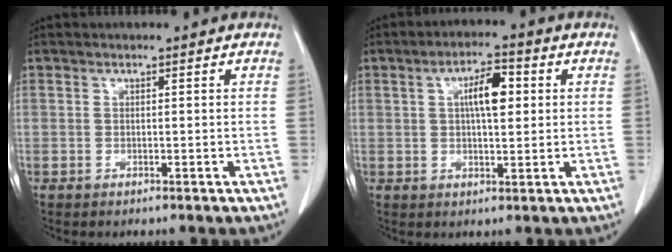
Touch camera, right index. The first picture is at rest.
{"total": 6.1, "force": [1.4, 1.9, 5.7], "torque": [-0.099, 0.010, 0.023]}